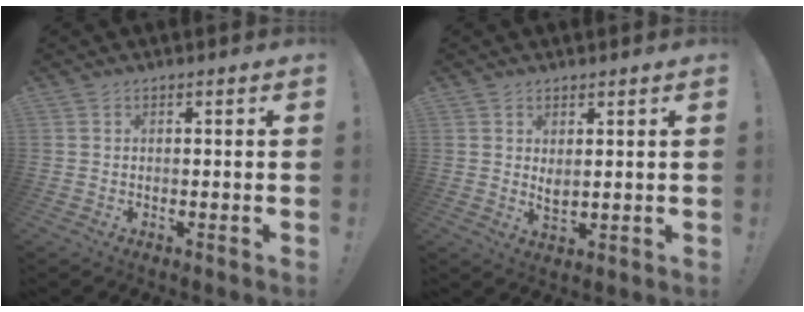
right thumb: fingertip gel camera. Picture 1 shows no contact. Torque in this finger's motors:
{"motor_torque": [-0.09, 0.27, 0.15, 0.08, -0.02]}